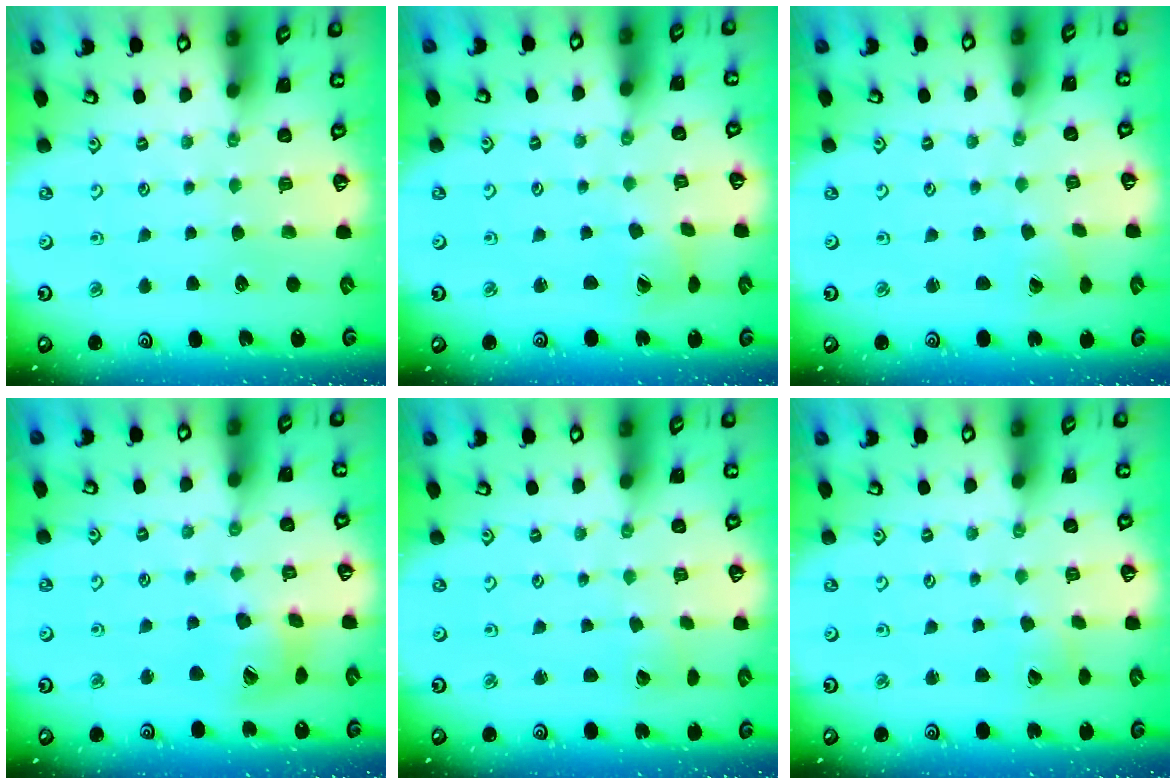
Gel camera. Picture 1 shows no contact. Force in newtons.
{"total": 3.5, "press": 3.4, "slide": 0.4}
{"total": 1.7, "press": 1.7, "slide": 0.1}
{"total": 14.0, "press": 13.9, "slide": 1.8}
{"total": 1.9, "press": 1.9, "slide": 0.1}
{"total": 2.7, "press": 2.7, "slide": 0.3}